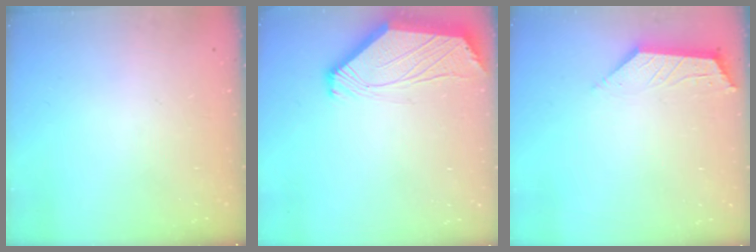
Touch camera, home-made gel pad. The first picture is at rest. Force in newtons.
{"total": 2.6, "press": 2.5, "slide": 0.6}
{"total": 2.7, "press": 2.7, "slide": 0.5}